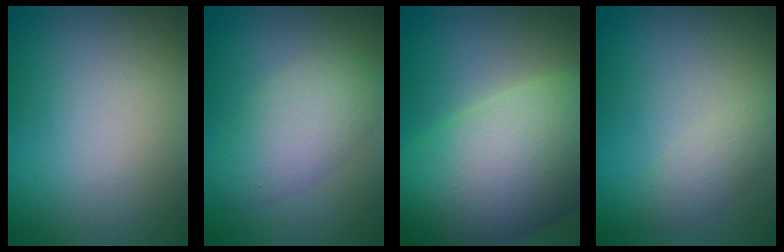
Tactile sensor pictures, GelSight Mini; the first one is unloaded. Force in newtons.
{"total": 4.1, "press": 4.1, "slide": 0.2}
{"total": 14.4, "press": 14.4, "slide": 0.5}
{"total": 1.8, "press": 1.8, "slide": 0.1}